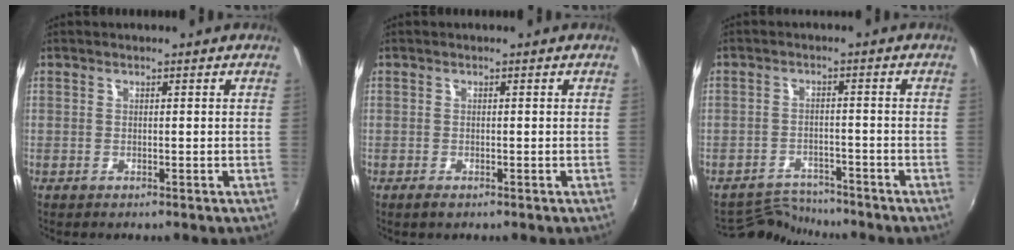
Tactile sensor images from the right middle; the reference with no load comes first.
{"total": 1.1, "force": [-0.8, 0.5, 0.6], "torque": [-0.011, -0.003, -0.014]}
{"total": 5.2, "force": [-5.1, 0.9, -1.0], "torque": [0.002, 0.012, -0.088]}